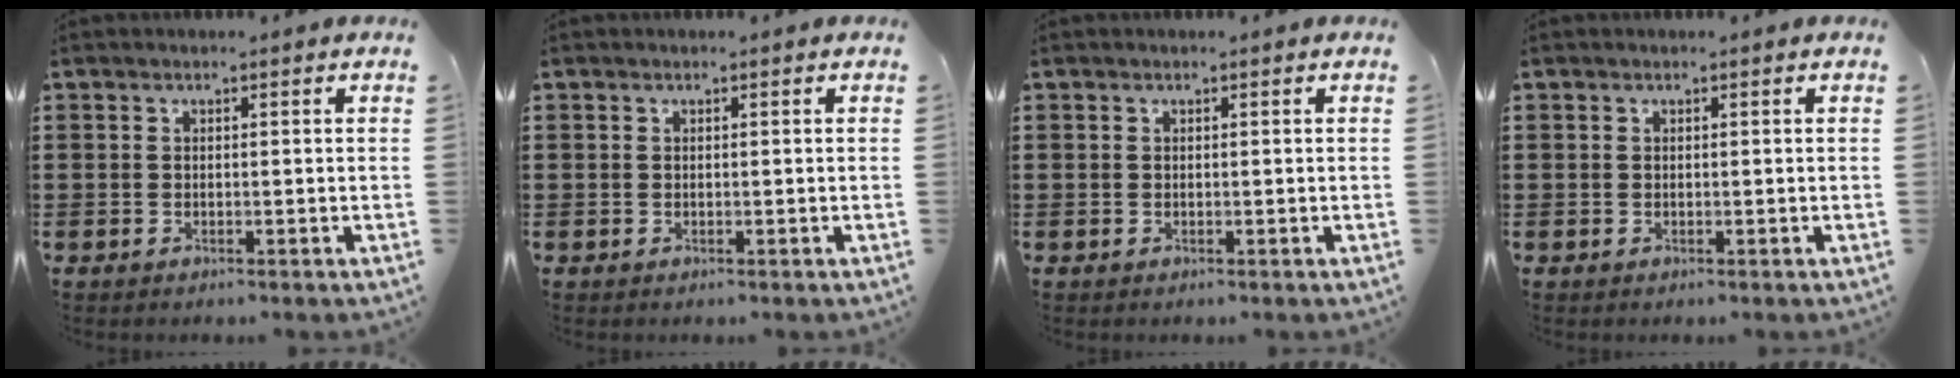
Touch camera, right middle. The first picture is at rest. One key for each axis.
{"total": 0.0}
{"total": 0.0}
{"total": 0.0}